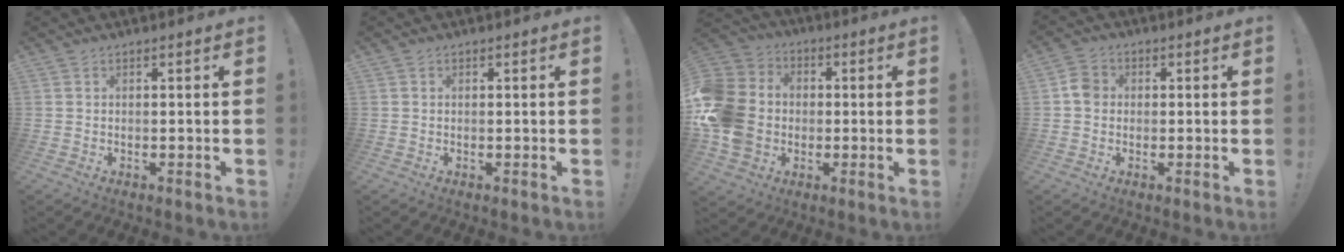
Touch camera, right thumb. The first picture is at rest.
{"total": 0.0}
{"total": 16.4, "force": [-1.8, 13.6, 8.9], "torque": [-0.162, 0.025, -0.022]}
{"total": 4.8, "force": [-0.1, 4.1, 2.5], "torque": [-0.033, 0.012, 0.001]}